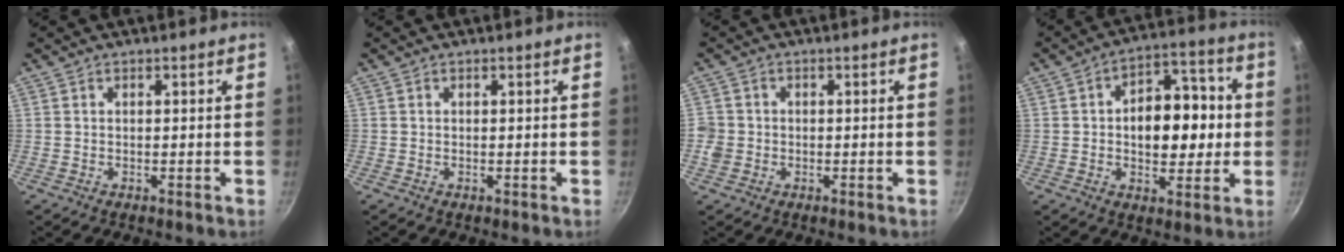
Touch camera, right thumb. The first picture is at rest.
{"total": 0.0}
{"total": 3.3, "force": [-0.7, 3.1, 1.0], "torque": [-0.009, 0.008, -0.016]}
{"total": 14.3, "force": [0.3, 8.7, 11.3], "torque": [-0.117, 0.028, 0.003]}